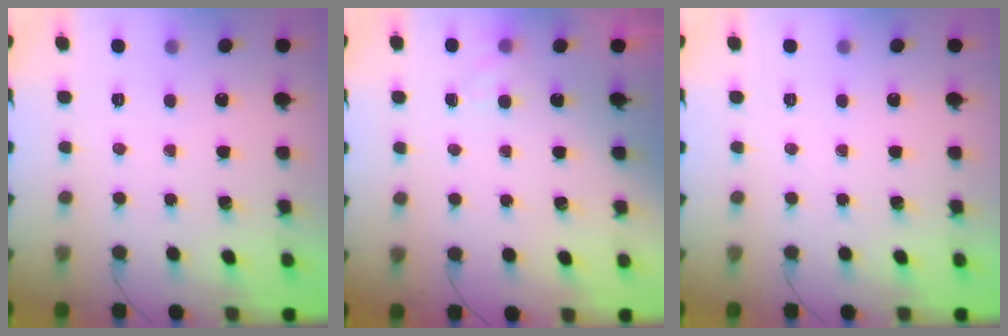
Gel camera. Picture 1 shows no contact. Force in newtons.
{"total": 4.6, "press": 4.3, "slide": 1.5}
{"total": 0.0}